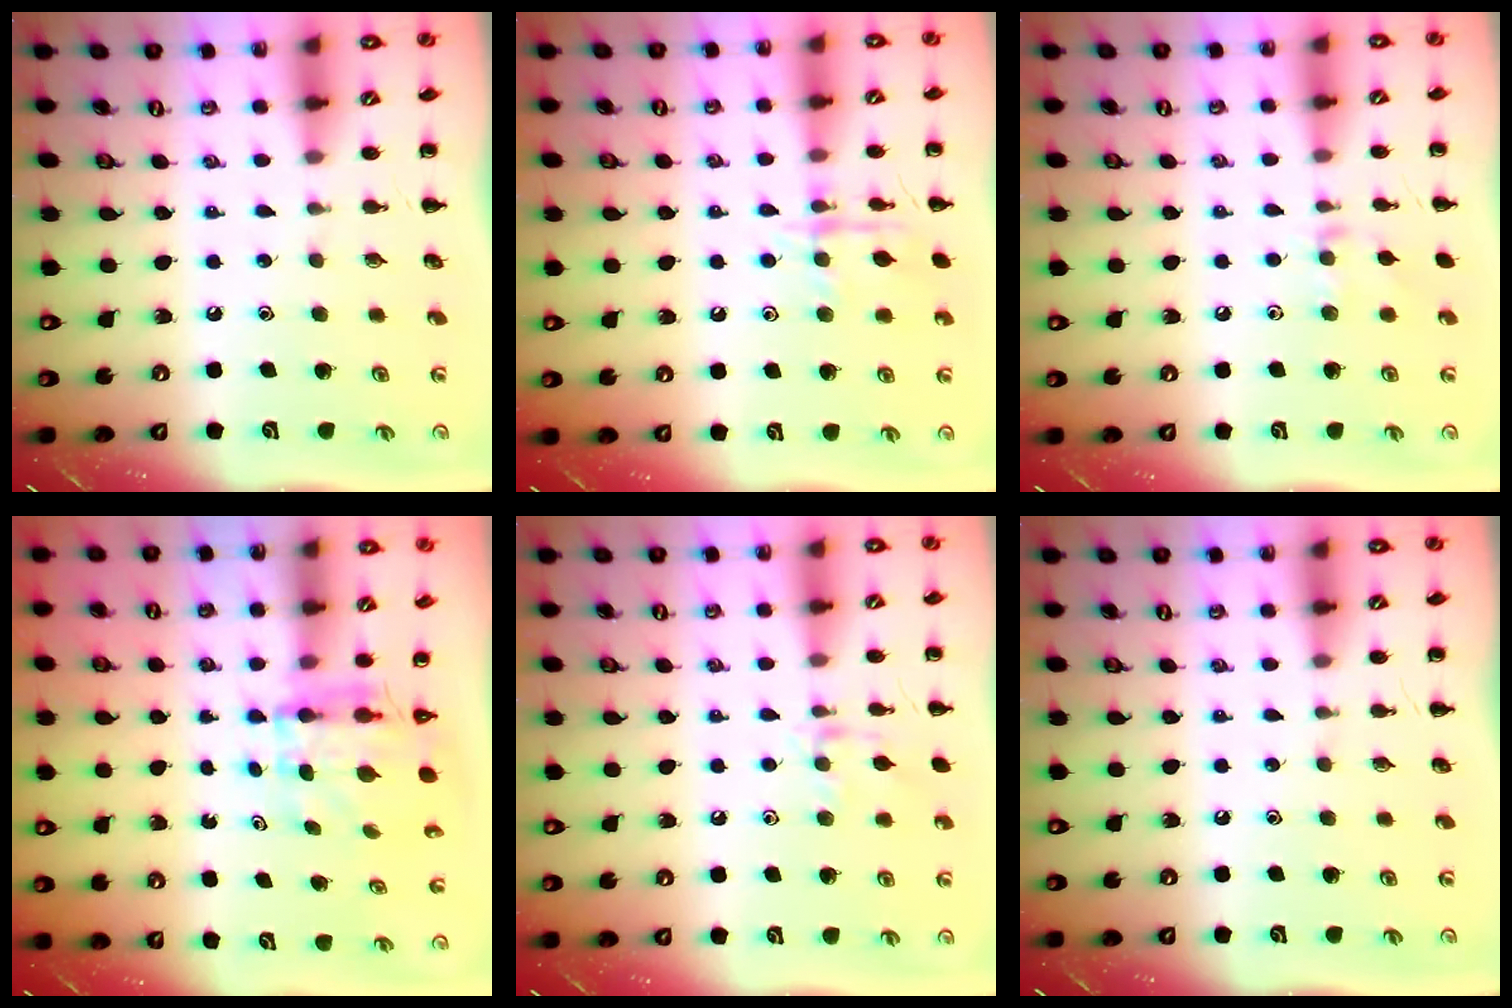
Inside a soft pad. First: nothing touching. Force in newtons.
{"total": 10.7, "press": 10.7, "slide": 0.6}
{"total": 7.7, "press": 7.5, "slide": 1.7}
{"total": 4.6, "press": 4.4, "slide": 1.6}
{"total": 7.8, "press": 7.7, "slide": 1.3}
{"total": 0.0}